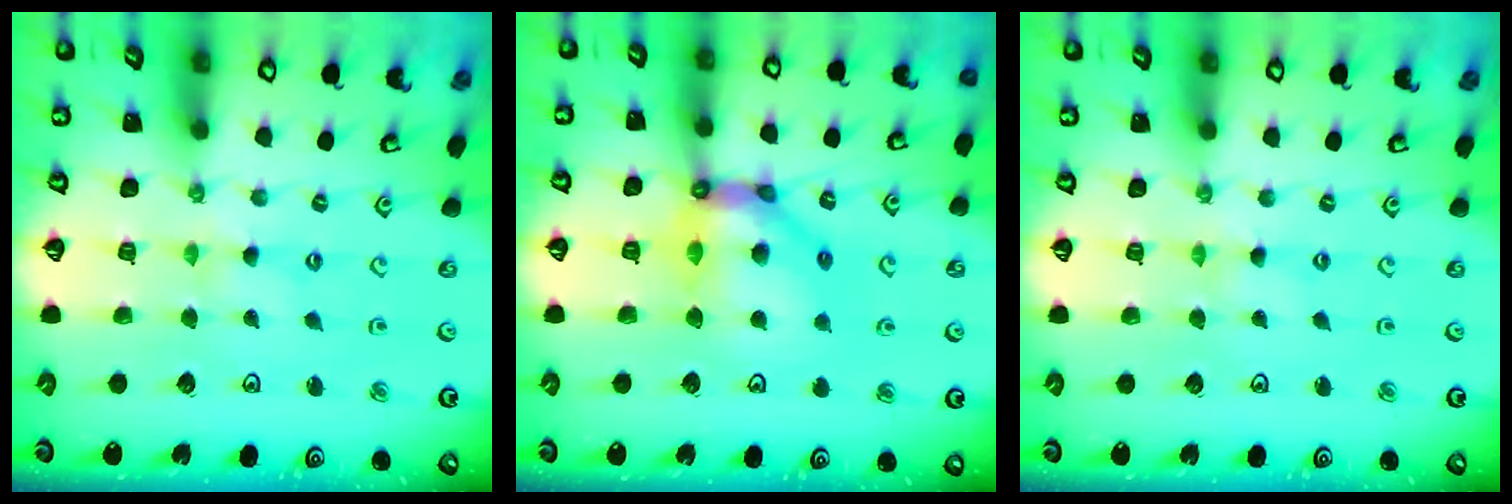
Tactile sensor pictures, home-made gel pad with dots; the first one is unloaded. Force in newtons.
{"total": 13.9, "press": 13.9, "slide": 1.5}
{"total": 0.0}